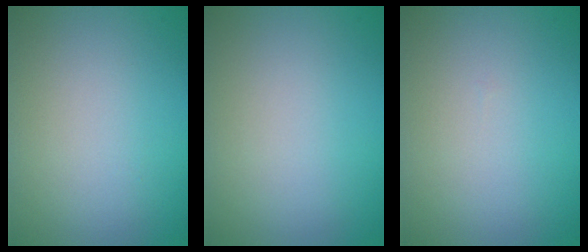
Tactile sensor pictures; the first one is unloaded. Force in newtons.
{"total": 0.0}
{"total": 0.0}